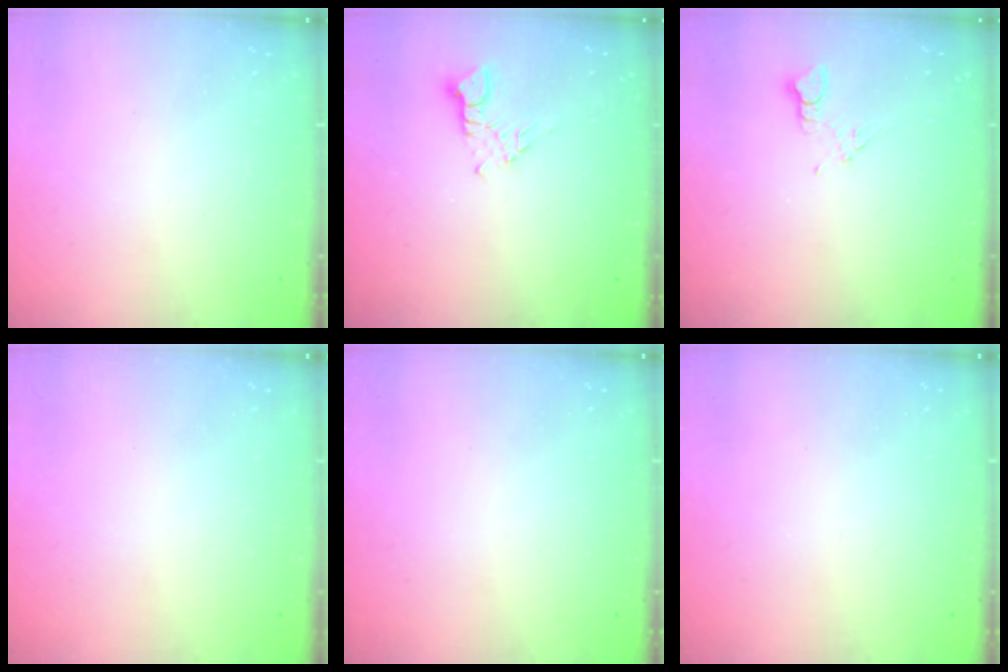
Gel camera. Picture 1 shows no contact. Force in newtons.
{"total": 3.3, "press": 3.2, "slide": 0.4}
{"total": 3.9, "press": 3.9, "slide": 0.5}
{"total": 0.0}
{"total": 0.0}
{"total": 0.0}